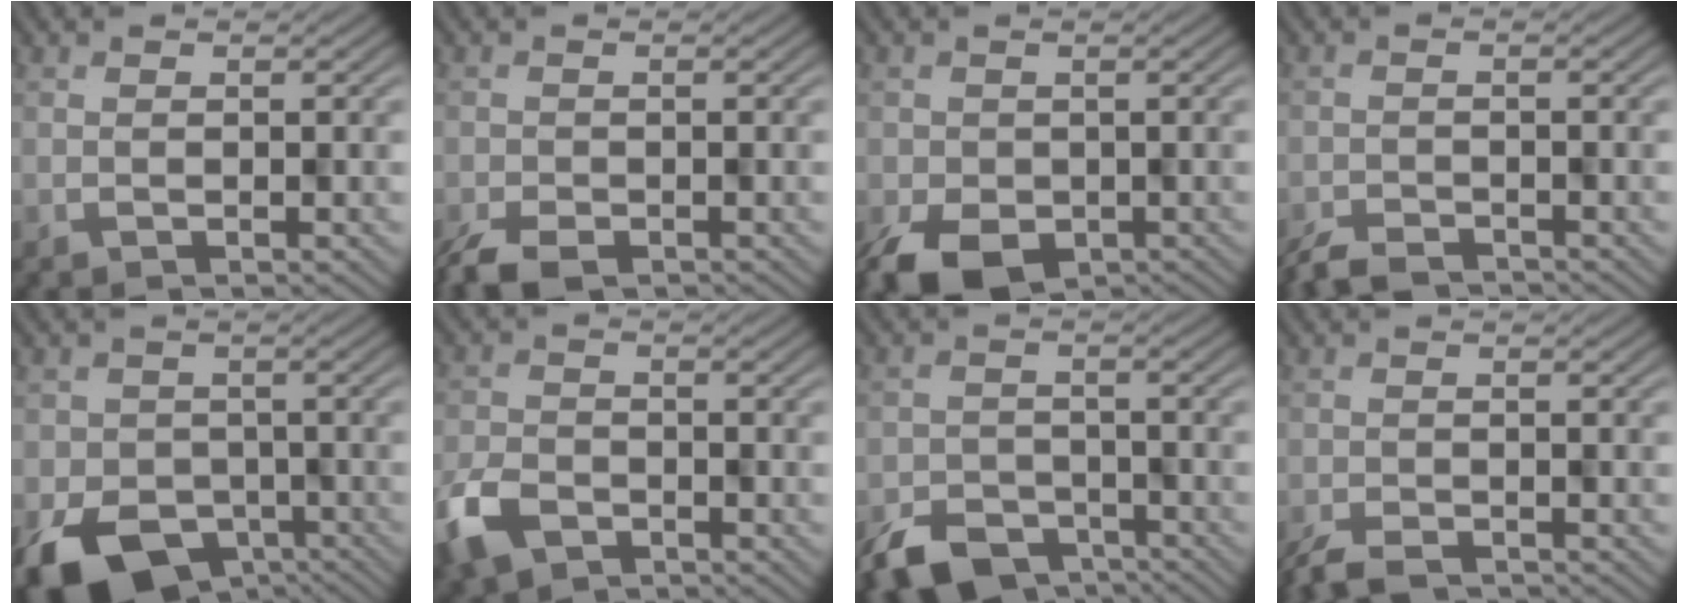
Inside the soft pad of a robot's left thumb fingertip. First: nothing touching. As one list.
[{"total": 4.5, "force": [-3.4, 1.9, 2.3], "torque": [-0.046, -0.020, -0.057]}, {"total": 7.2, "force": [-4.0, 4.3, 4.3], "torque": [-0.087, -0.033, -0.053]}, {"total": 3.9, "force": [-3.7, 0.8, 1.0], "torque": [-0.022, -0.015, -0.064]}, {"total": 9.0, "force": [-4.9, 6.2, 4.3], "torque": [-0.088, -0.037, -0.071]}, {"total": 5.5, "force": [-3.9, 3.1, 2.2], "torque": [-0.052, -0.014, -0.079]}, {"total": 6.8, "force": [-5.3, 3.4, 2.5], "torque": [-0.044, -0.020, -0.086]}, {"total": 3.9, "force": [-3.4, 0.8, 1.5], "torque": [-0.031, -0.015, -0.059]}]